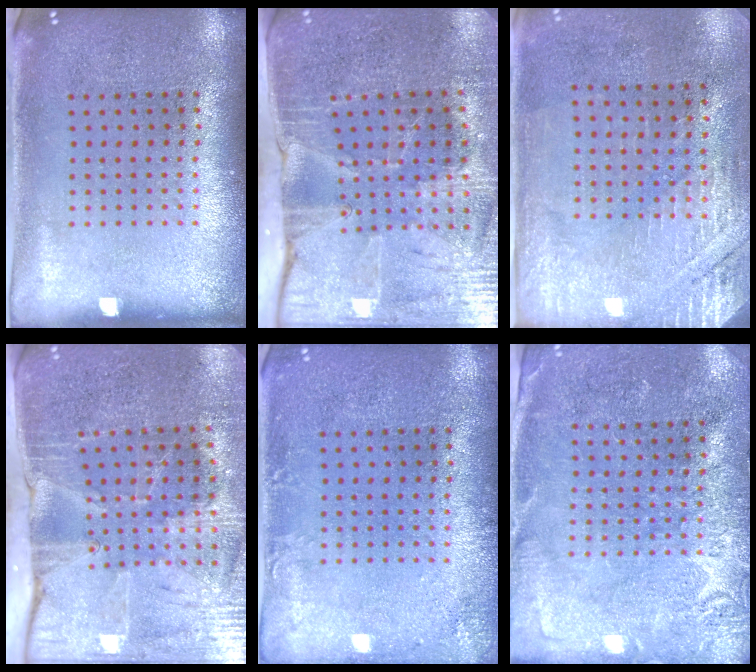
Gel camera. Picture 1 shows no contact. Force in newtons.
{"total": 4.2, "press": 3.6, "slide": 2.2}
{"total": 2.7, "press": 2.5, "slide": 1.1}
{"total": 4.2, "press": 3.6, "slide": 2.2}
{"total": 1.6, "press": 1.6, "slide": 0.1}
{"total": 2.8, "press": 2.7, "slide": 0.5}